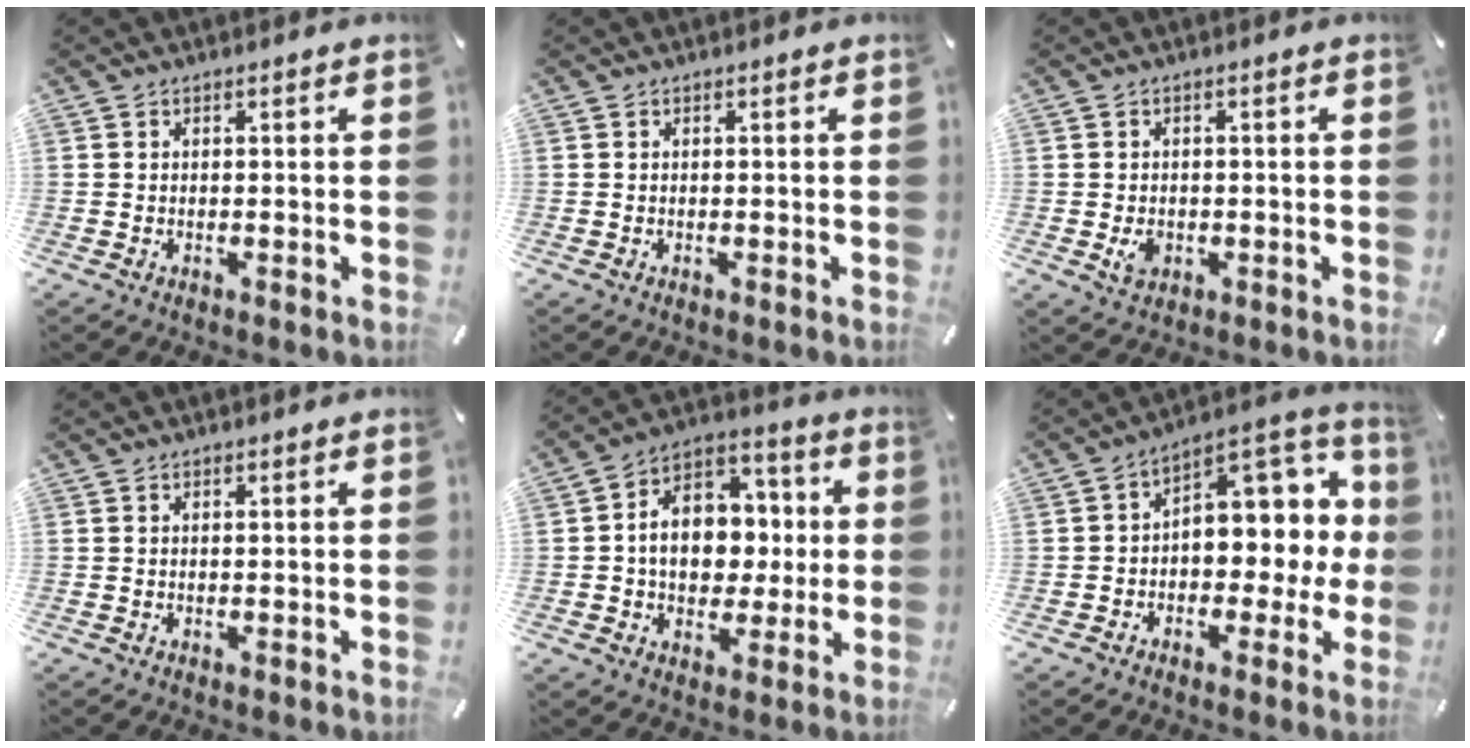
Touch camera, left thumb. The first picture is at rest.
{"total": 0.0}
{"total": 3.4, "force": [-0.8, 2.7, 1.9], "torque": [-0.031, -0.001, -0.016]}
{"total": 0.0}
{"total": 12.1, "force": [-1.0, 10.0, 6.8], "torque": [-0.114, 0.011, -0.013]}
{"total": 9.5, "force": [1.8, 7.2, 5.9], "torque": [-0.061, -0.029, 0.034]}